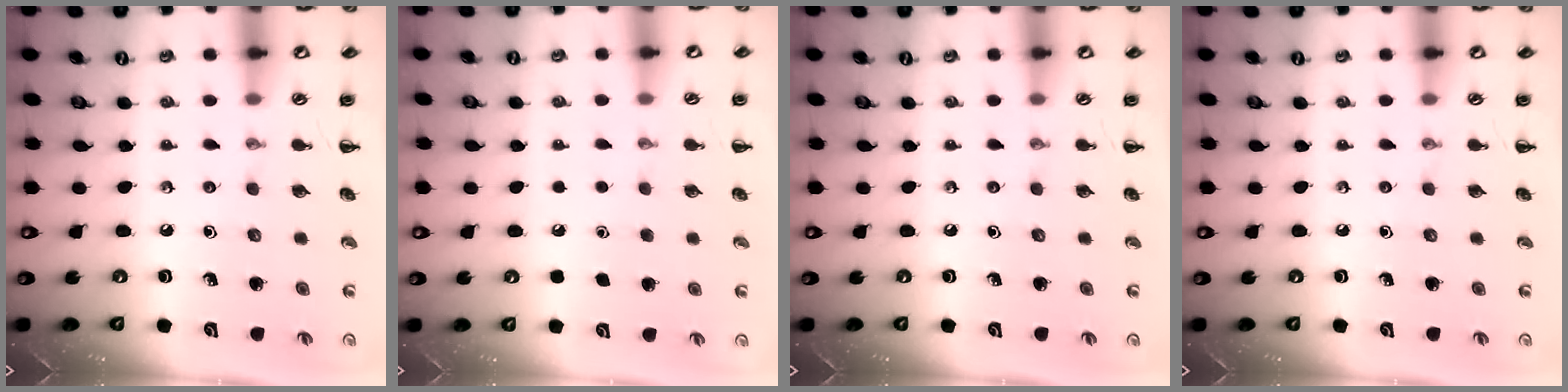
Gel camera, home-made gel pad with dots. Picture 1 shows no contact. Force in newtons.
{"total": 1.8, "press": 1.8, "slide": 0.1}
{"total": 0.0}
{"total": 0.0}